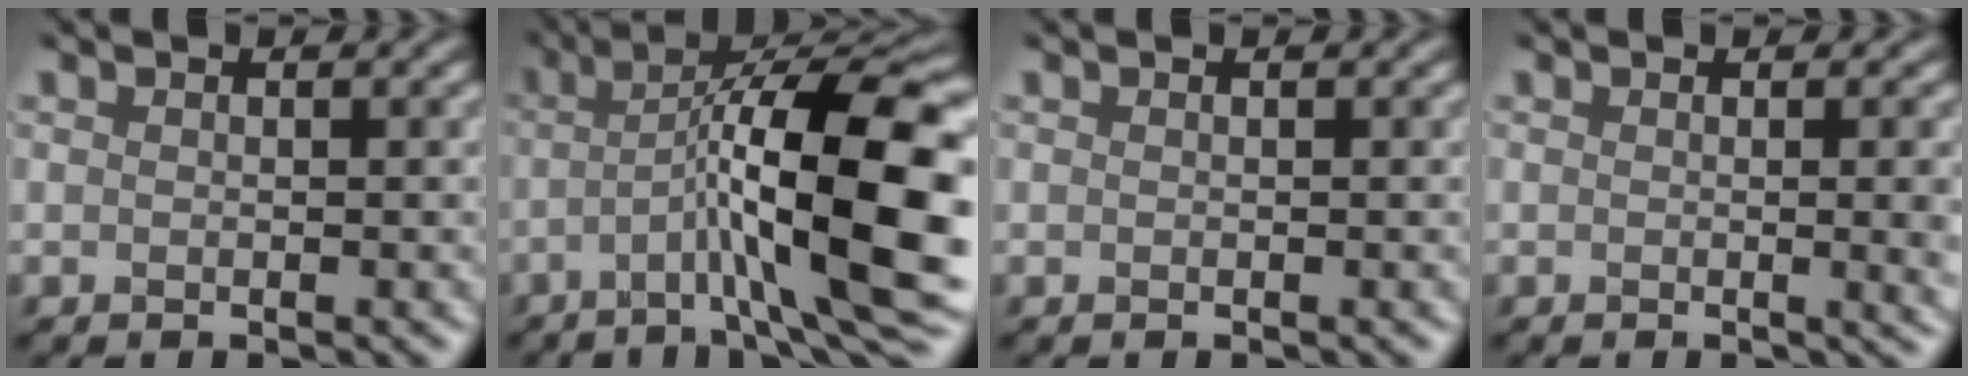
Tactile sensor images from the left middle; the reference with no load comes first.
{"total": 13.1, "force": [-2.7, 2.7, 12.5], "torque": [-0.219, 0.024, -0.022]}
{"total": 0.0}
{"total": 5.4, "force": [-0.2, 2.5, 4.8], "torque": [-0.028, 0.023, -0.006]}